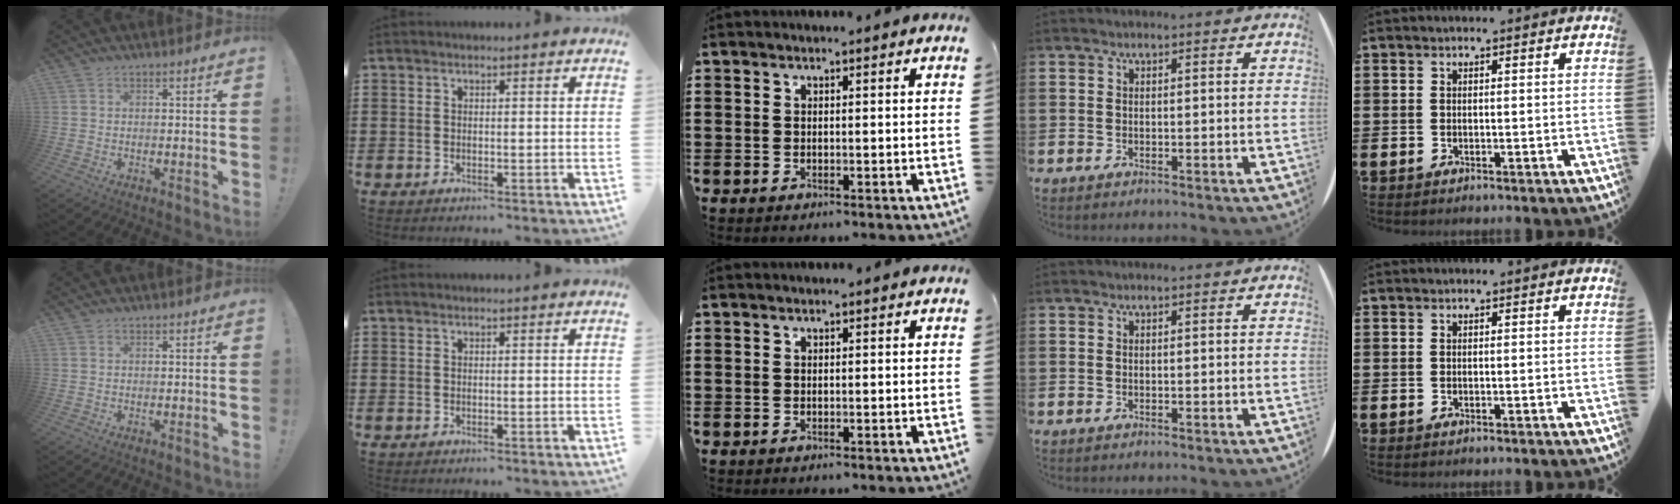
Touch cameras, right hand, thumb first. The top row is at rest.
{}